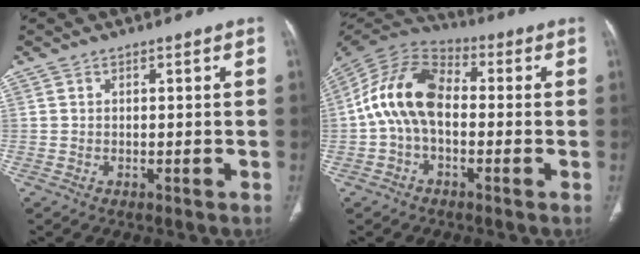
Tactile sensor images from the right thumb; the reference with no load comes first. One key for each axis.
{"total": 13.6, "fx": -0.6, "fy": 8.6, "fz": 10.5, "tx": -0.190, "ty": 0.033, "tz": -0.024}